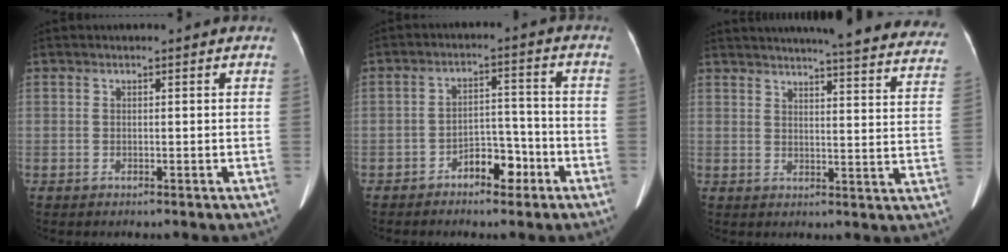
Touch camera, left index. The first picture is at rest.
{"total": 5.3, "force": [-3.4, 2.6, 3.1], "torque": [-0.043, 0.024, -0.057]}
{"total": 30.6, "force": [28.0, 3.0, 12.0], "torque": [-0.171, -0.077, 0.316]}